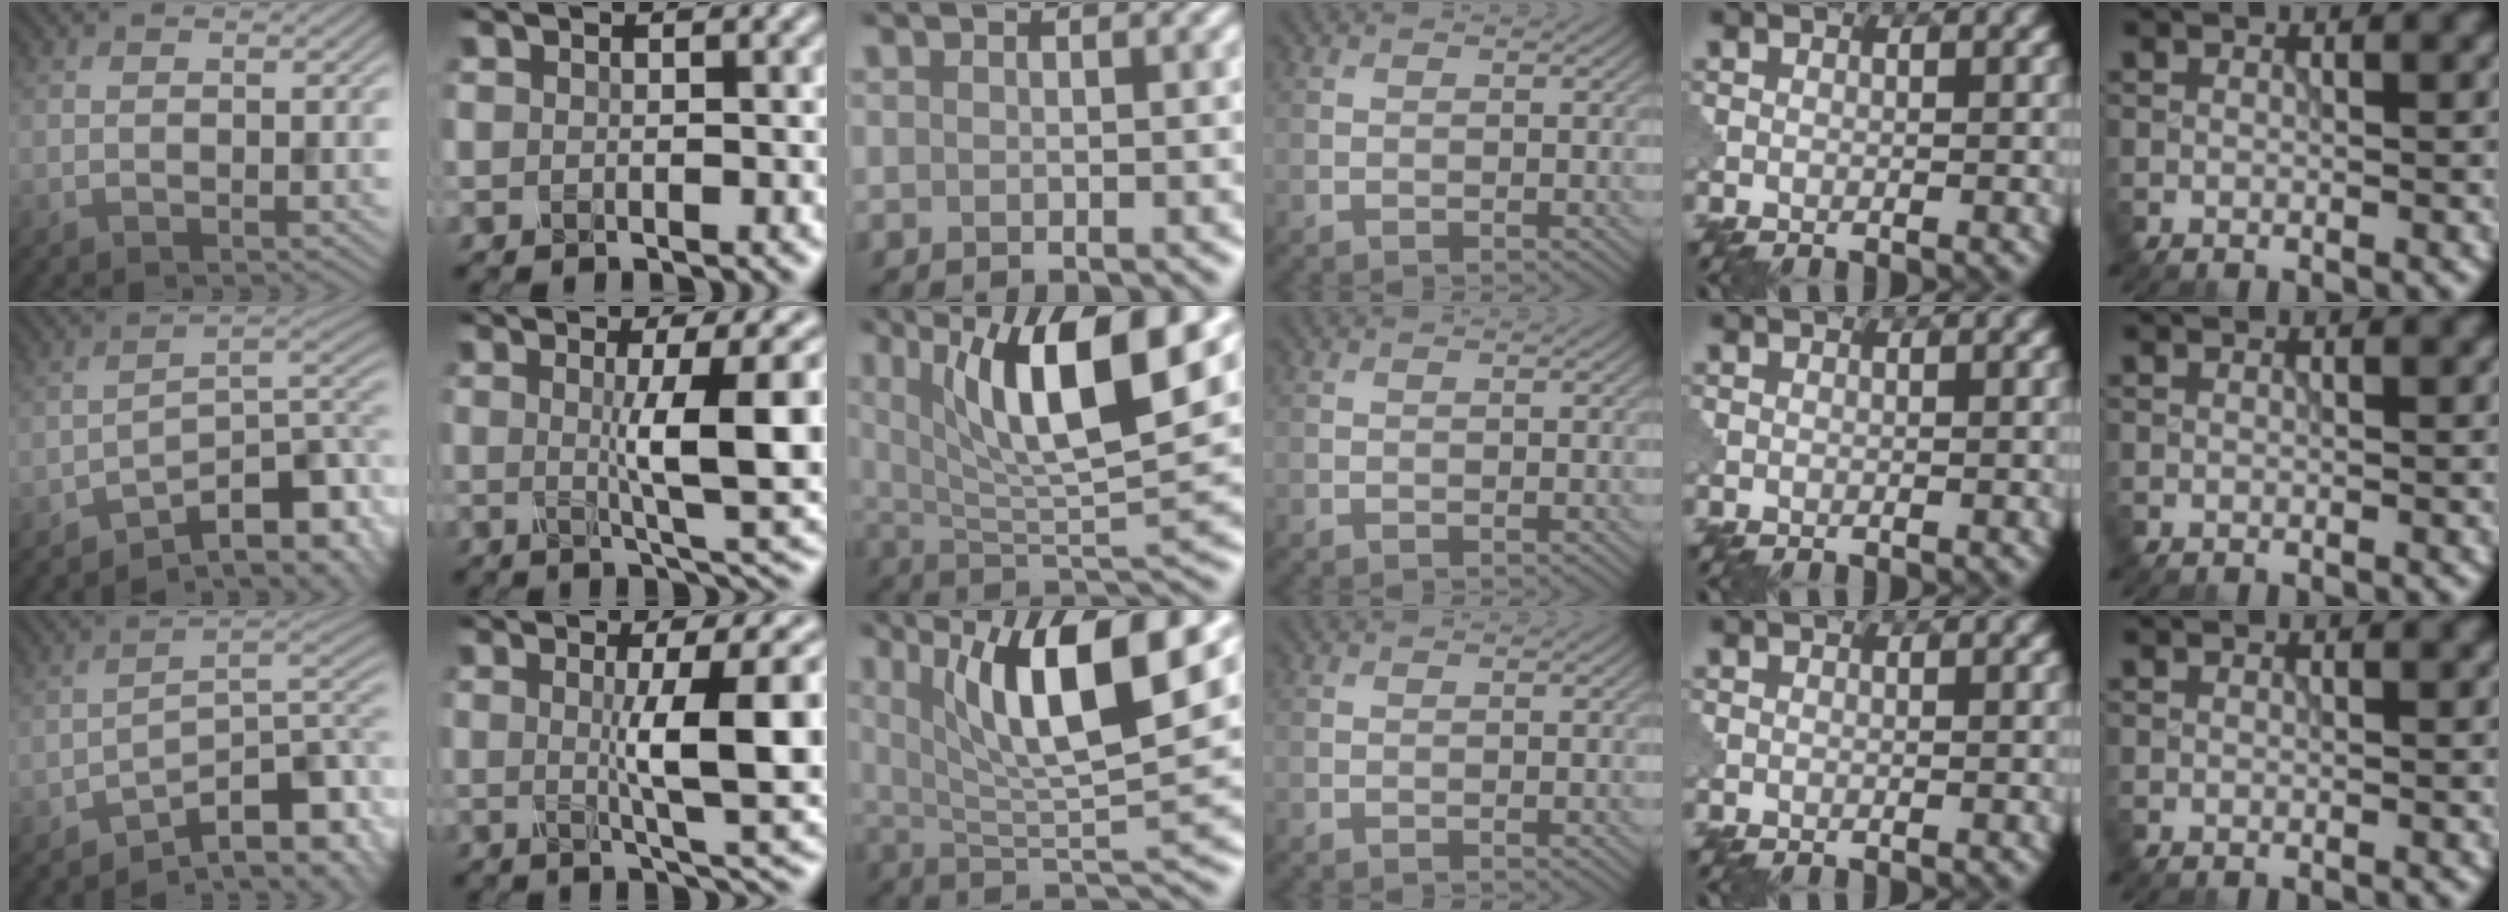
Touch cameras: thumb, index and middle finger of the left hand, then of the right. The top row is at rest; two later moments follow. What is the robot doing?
{"motion": "shake", "object": "salt shaker"}